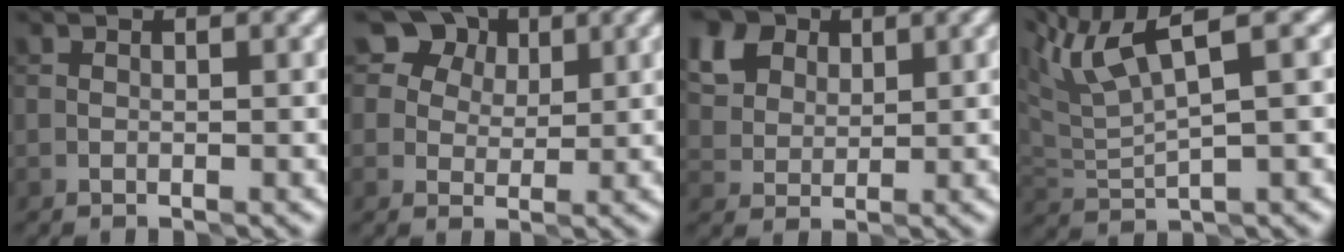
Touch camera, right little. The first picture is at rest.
{"total": 8.1, "force": [4.9, 5.7, 3.1], "torque": [-0.066, 0.012, 0.075]}
{"total": 11.1, "force": [6.1, 7.5, 5.4], "torque": [-0.141, 0.035, 0.100]}
{"total": 5.8, "force": [3.6, 0.8, 4.5], "torque": [-0.102, 0.019, 0.072]}